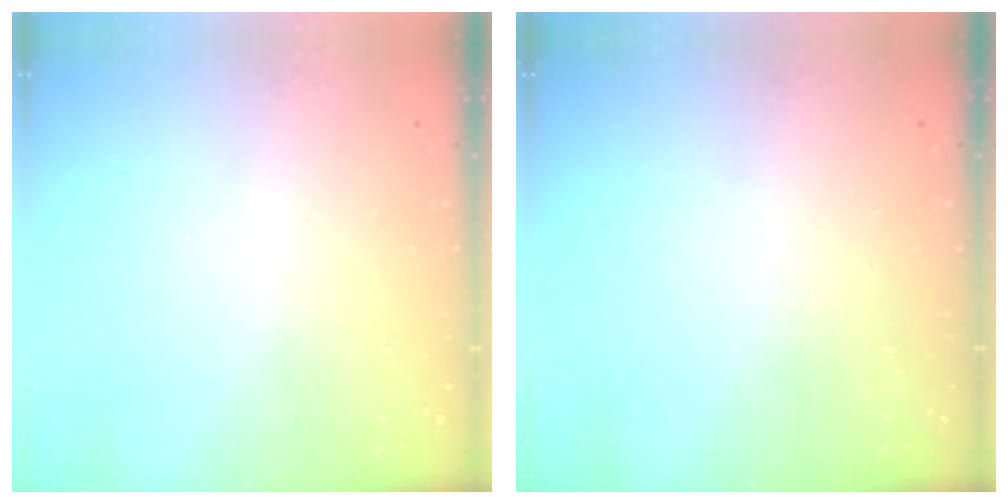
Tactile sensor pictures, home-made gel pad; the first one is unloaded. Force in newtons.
{"total": 0.0}